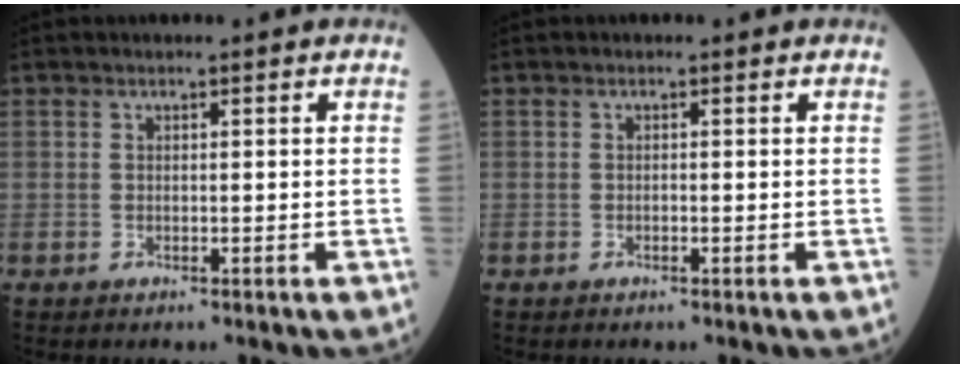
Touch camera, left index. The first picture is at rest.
{"total": 0.0}